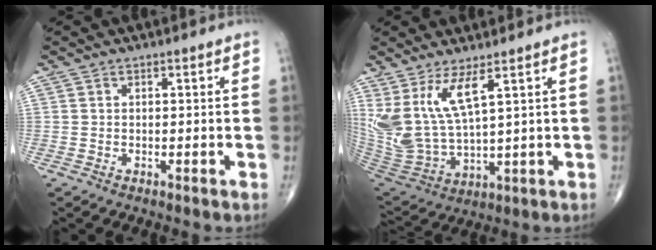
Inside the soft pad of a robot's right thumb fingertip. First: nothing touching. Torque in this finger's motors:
{"motor_torque": [0.05, 0.07, 1.54, 1.01, 0.13]}